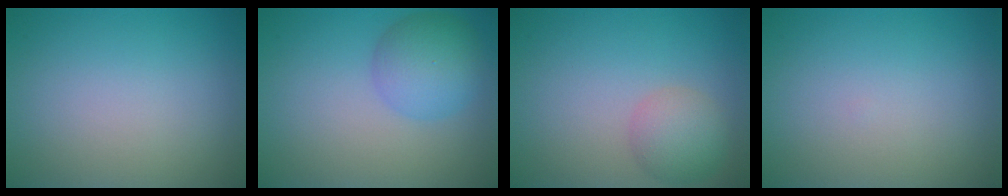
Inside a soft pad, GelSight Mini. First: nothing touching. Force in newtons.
{"total": 4.4, "press": 4.4, "slide": 0.2}
{"total": 3.1, "press": 3.1, "slide": 0.2}
{"total": 0.0}